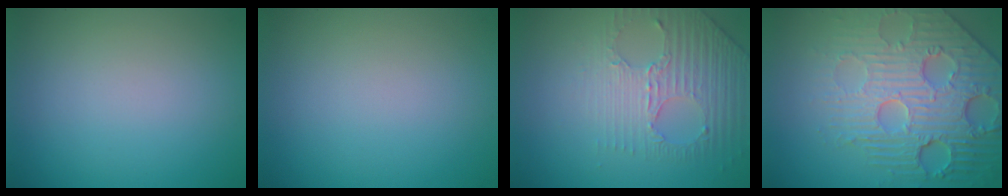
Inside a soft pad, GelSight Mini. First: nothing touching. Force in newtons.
{"total": 0.0}
{"total": 4.4, "press": 3.1, "slide": 3.1}
{"total": 7.7, "press": 5.9, "slide": 4.9}